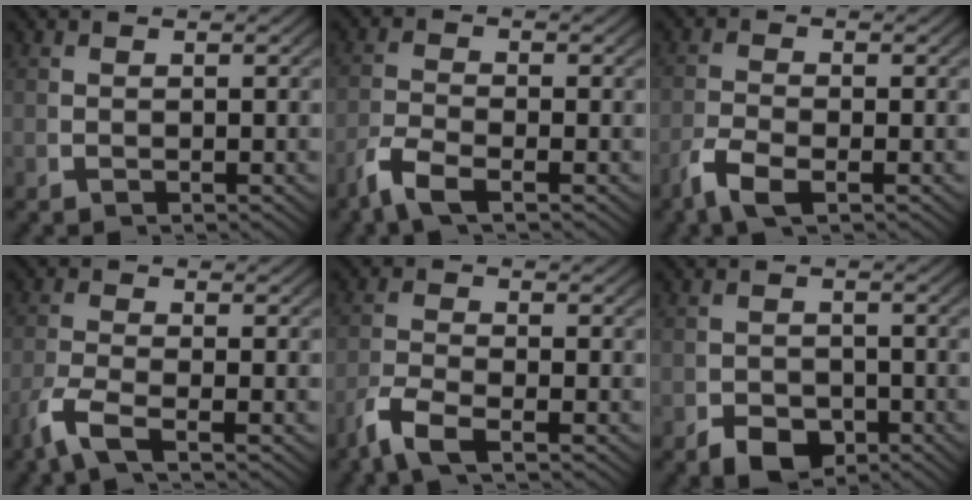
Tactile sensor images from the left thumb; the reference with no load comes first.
{"total": 3.2, "force": [-2.0, 1.1, 2.3], "torque": [-0.058, -0.009, -0.040]}
{"total": 3.1, "force": [-1.8, 1.3, 2.2], "torque": [-0.057, -0.012, -0.032]}
{"total": 3.7, "force": [-2.0, 1.1, 2.9], "torque": [-0.077, -0.012, -0.035]}
{"total": 3.6, "force": [-2.2, 1.2, 2.6], "torque": [-0.065, -0.011, -0.041]}
{"total": 3.7, "force": [-2.4, 2.3, 1.6], "torque": [-0.018, -0.020, -0.038]}